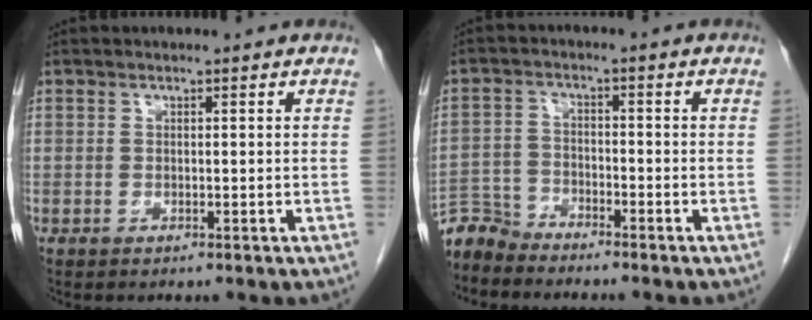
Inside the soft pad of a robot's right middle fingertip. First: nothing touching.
{"total": 4.4, "force": [-4.4, 0.4, -0.5], "torque": [0.012, -0.007, -0.086]}